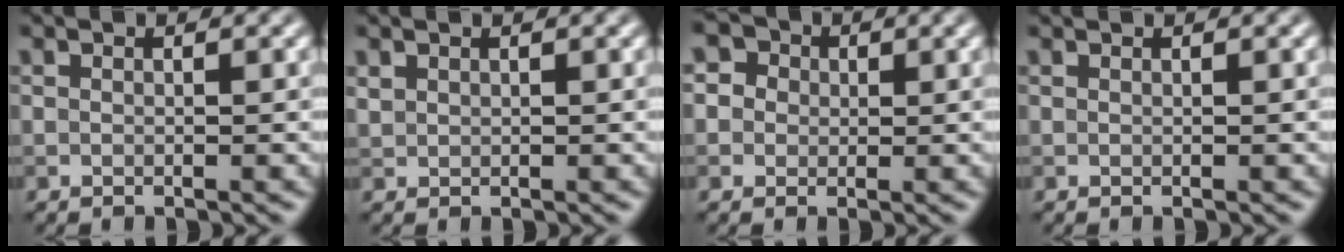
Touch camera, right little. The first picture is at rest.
{"total": 0.7, "force": [0.6, 0.4, 0.2], "torque": [-0.007, -0.001, 0.016]}
{"total": 4.4, "force": [1.9, 3.6, 1.7], "torque": [-0.017, 0.019, 0.007]}
{"total": 0.5, "force": [0.5, 0.0, 0.1], "torque": [-0.003, 0.000, 0.005]}